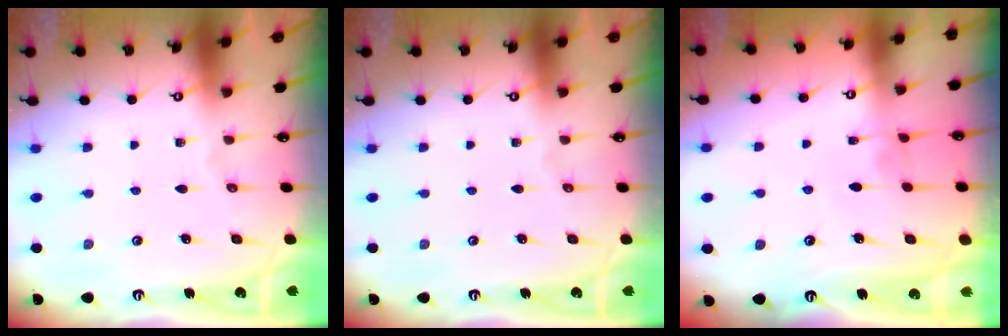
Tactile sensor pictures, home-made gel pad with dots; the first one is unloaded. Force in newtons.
{"total": 0.0}
{"total": 2.9, "press": 2.9, "slide": 0.4}